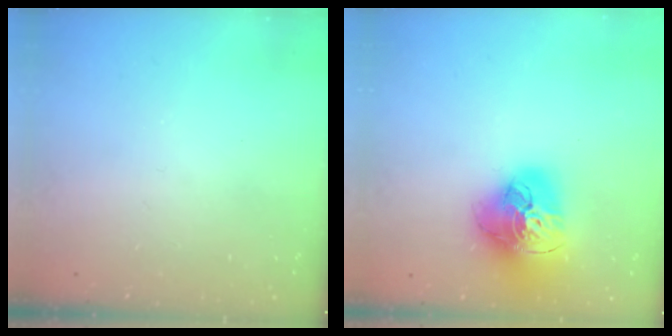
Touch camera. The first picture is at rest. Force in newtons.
{"total": 21.0, "press": 20.9, "slide": 2.1}